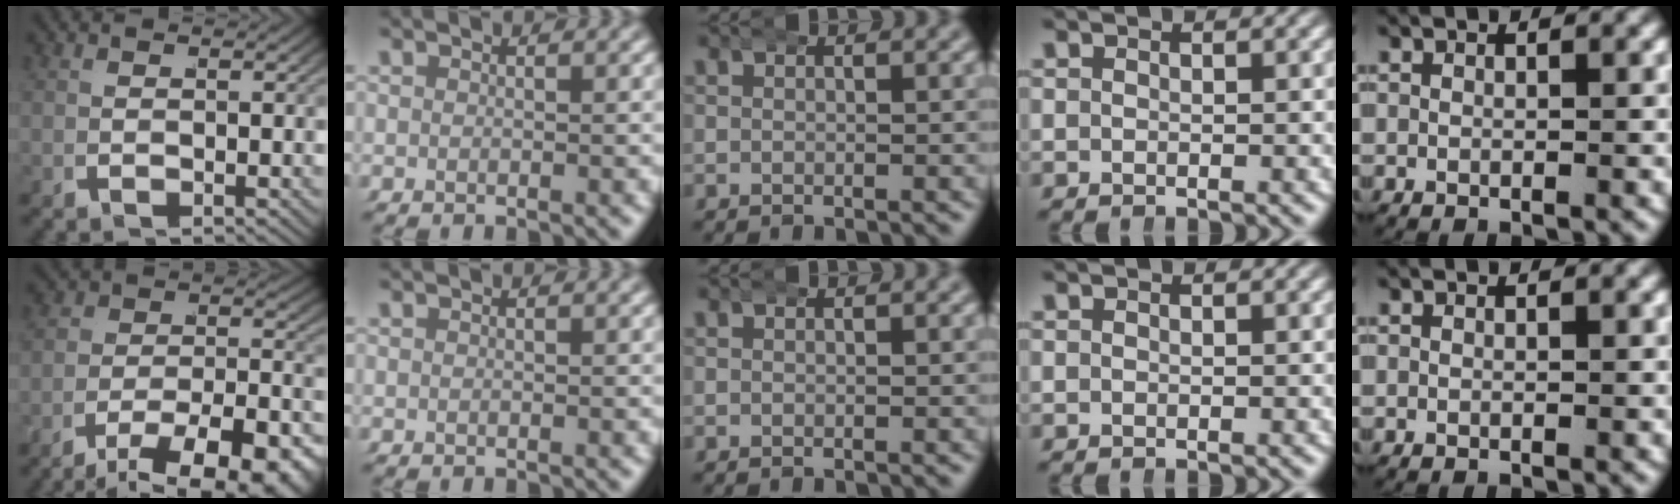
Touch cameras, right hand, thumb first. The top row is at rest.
{"thumb": {"total": 8.9, "force": [-5.1, 4.4, 5.8], "torque": [-0.050, -0.022, -0.077]}}